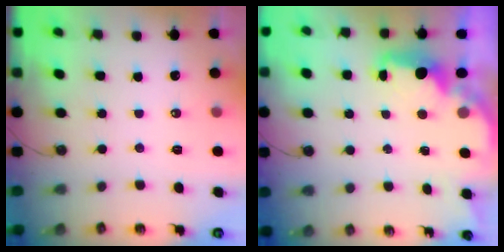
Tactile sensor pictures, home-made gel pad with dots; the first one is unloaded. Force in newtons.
{"total": 2.4, "press": 2.2, "slide": 0.7}